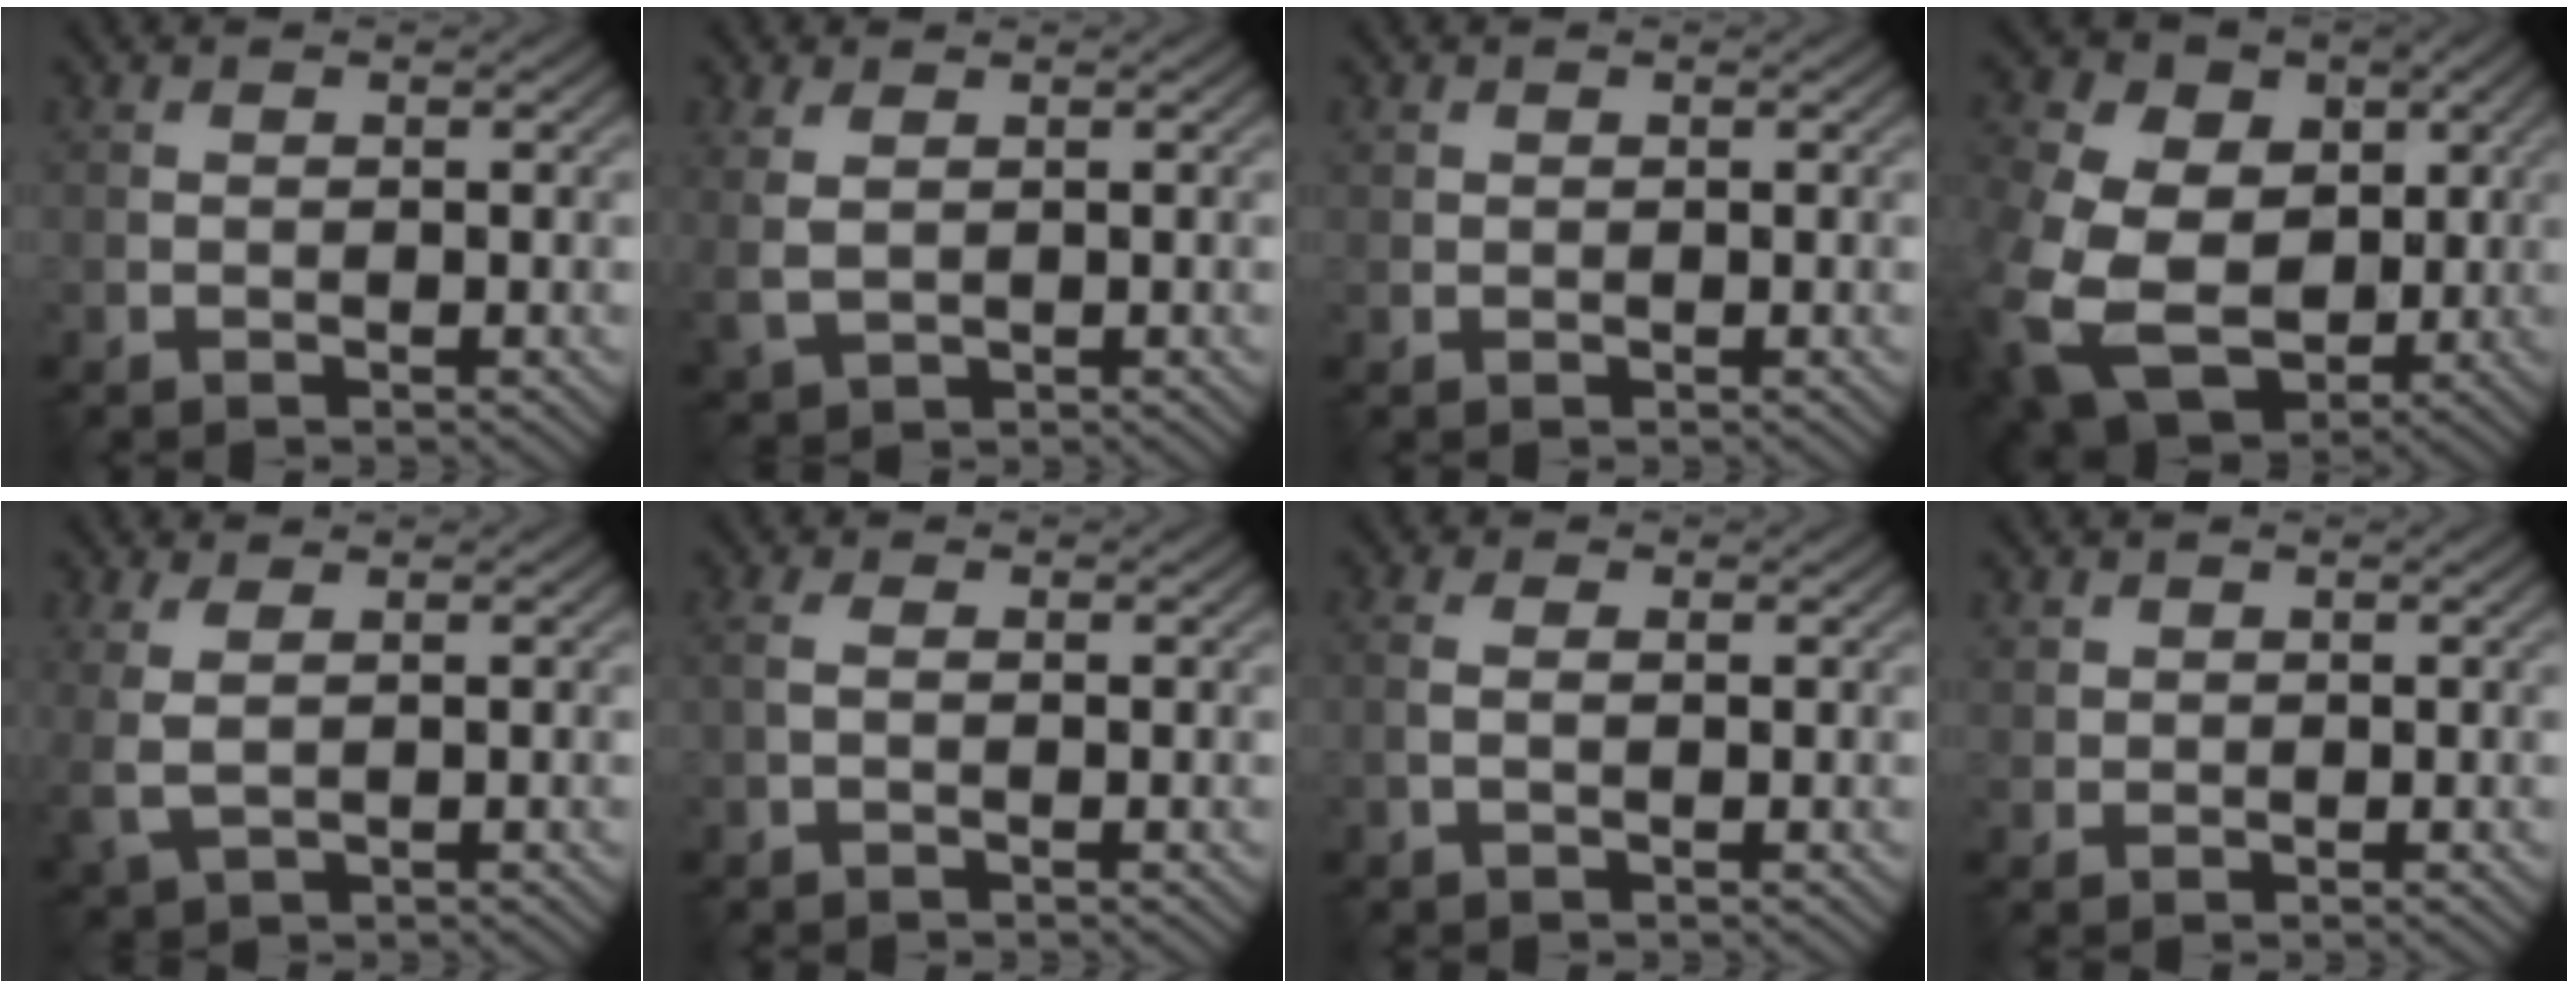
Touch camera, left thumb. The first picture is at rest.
{"total": 3.2, "force": [0.8, 2.0, 2.3], "torque": [-0.070, -0.001, 0.022]}
{"total": 0.7, "force": [0.4, 0.5, 0.1], "torque": [-0.003, -0.002, 0.010]}
{"total": 16.3, "force": [-2.4, 12.8, 9.8], "torque": [-0.257, -0.033, -0.019]}
{"total": 3.5, "force": [0.8, 1.9, 2.8], "torque": [-0.085, -0.003, 0.019]}
{"total": 1.6, "force": [0.0, 0.9, 1.3], "torque": [-0.038, 0.004, -0.001]}
{"total": 1.8, "force": [0.0, 0.9, 1.5], "torque": [-0.040, 0.003, -0.002]}
{"total": 1.3, "force": [0.7, 1.1, 0.3], "torque": [-0.010, -0.003, 0.017]}